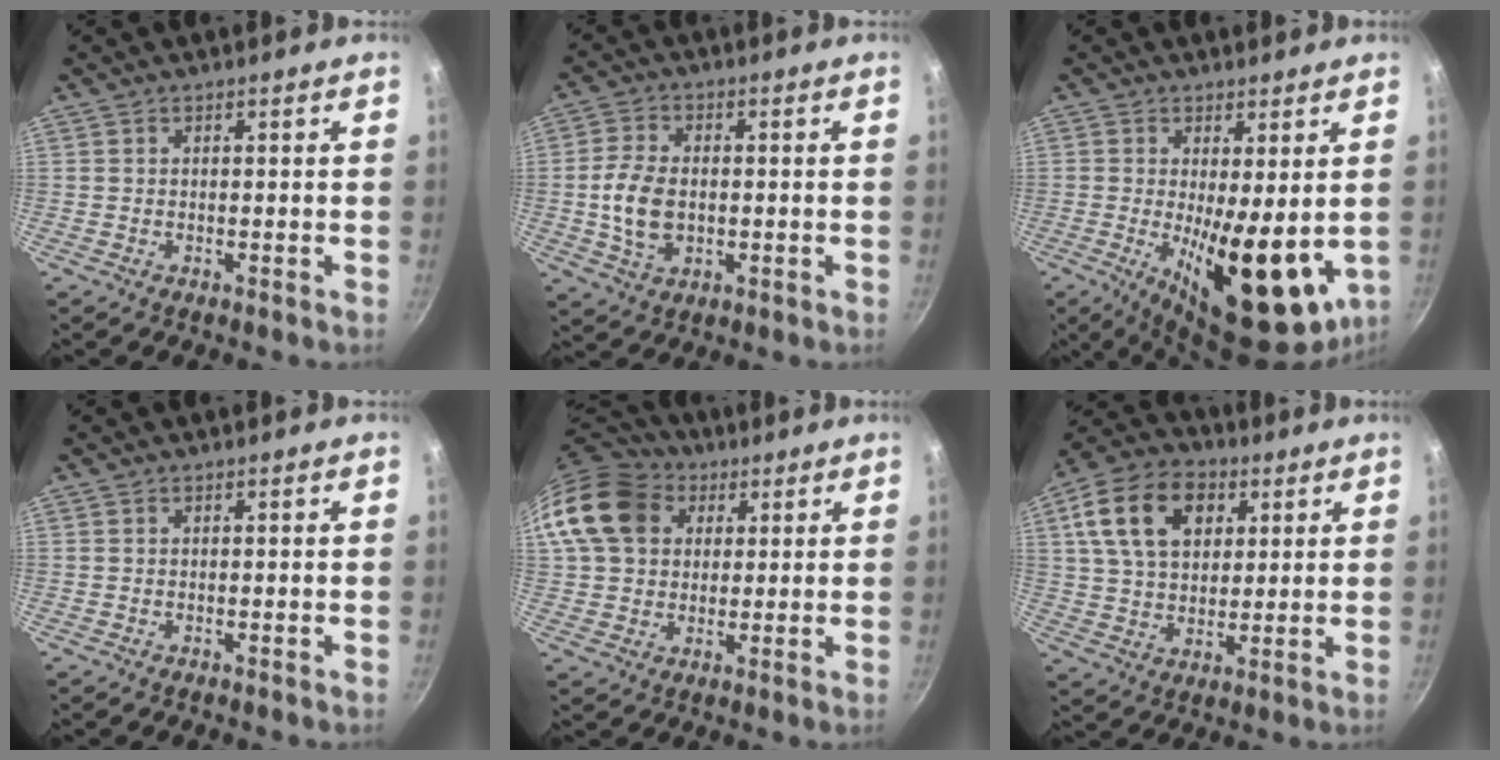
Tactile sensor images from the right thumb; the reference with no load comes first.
{"total": 8.7, "force": [-0.6, 5.8, 6.5], "torque": [-0.125, 0.007, -0.012]}
{"total": 16.0, "force": [-1.5, 6.0, 14.7], "torque": [-0.191, -0.025, -0.006]}
{"total": 0.0}
{"total": 15.1, "force": [4.7, 12.0, 7.9], "torque": [-0.132, 0.017, 0.074]}
{"total": 16.0, "force": [5.6, 11.0, 10.2], "torque": [-0.161, 0.002, 0.087]}